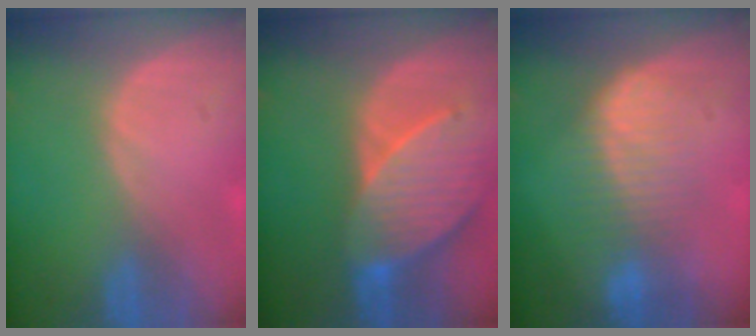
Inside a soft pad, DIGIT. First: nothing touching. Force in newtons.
{"total": 9.6, "press": 8.7, "slide": 4.0}
{"total": 6.9, "press": 6.6, "slide": 1.8}